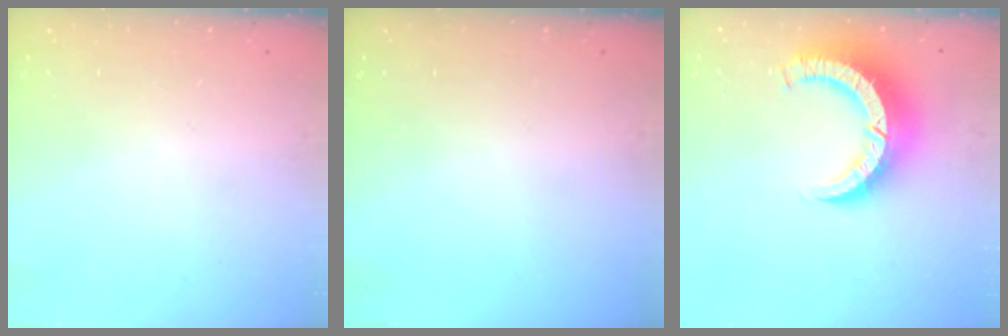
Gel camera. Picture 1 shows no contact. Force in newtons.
{"total": 0.0}
{"total": 10.9, "press": 10.8, "slide": 1.2}